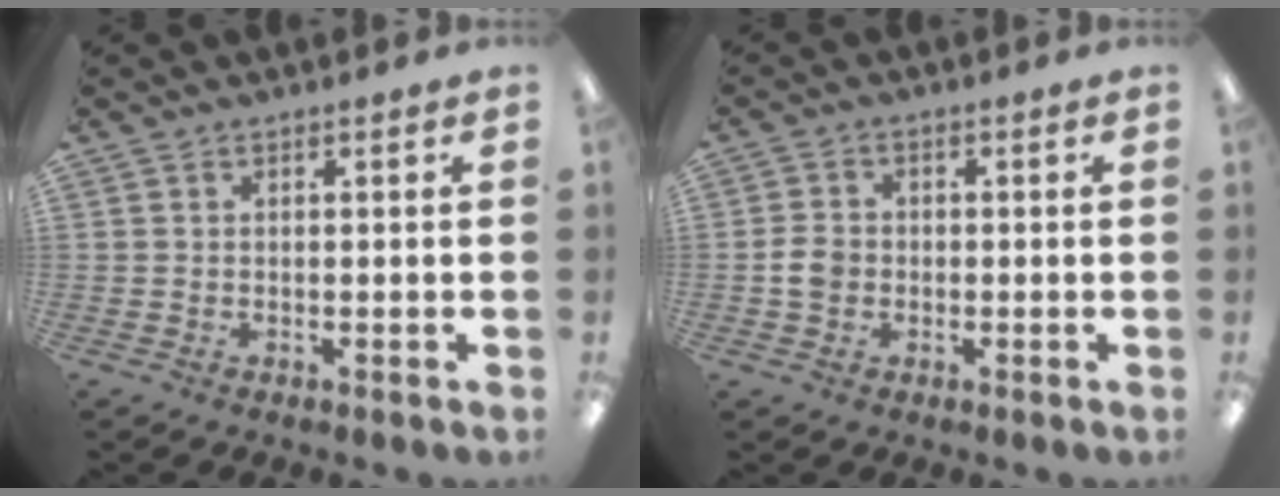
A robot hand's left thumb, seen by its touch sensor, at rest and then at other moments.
{"total": 4.0, "force": [-0.7, 3.2, 2.2], "torque": [-0.037, 0.008, -0.011]}